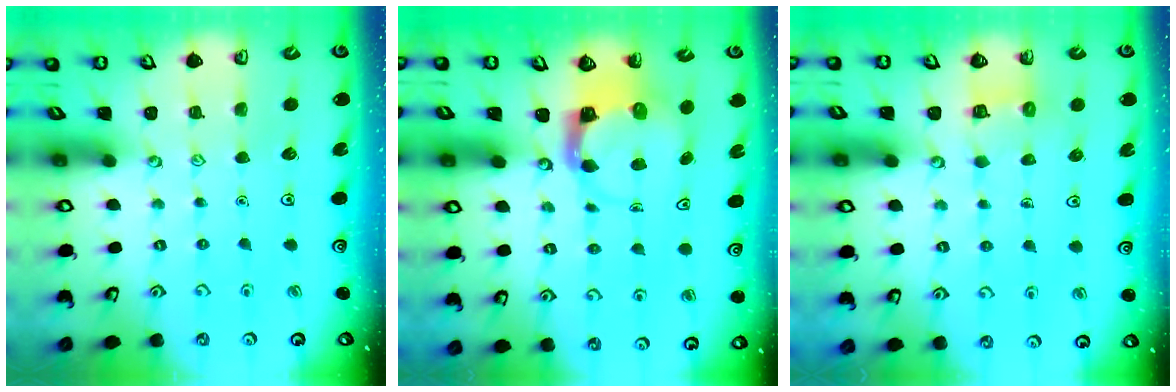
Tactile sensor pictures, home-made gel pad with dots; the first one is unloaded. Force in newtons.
{"total": 3.7, "press": 3.7, "slide": 0.5}
{"total": 5.7, "press": 5.7, "slide": 0.3}